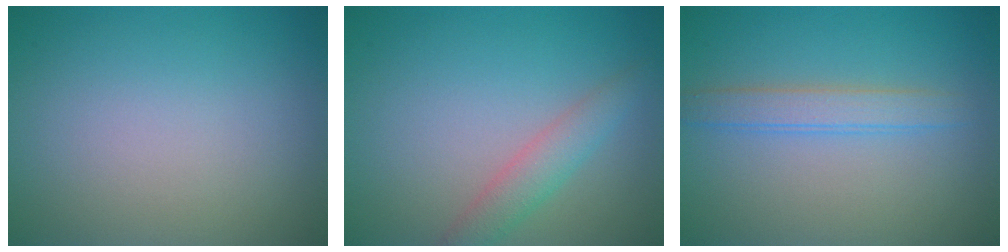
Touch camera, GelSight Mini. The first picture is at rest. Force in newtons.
{"total": 2.6, "press": 2.6, "slide": 0.2}
{"total": 2.4, "press": 2.3, "slide": 0.2}